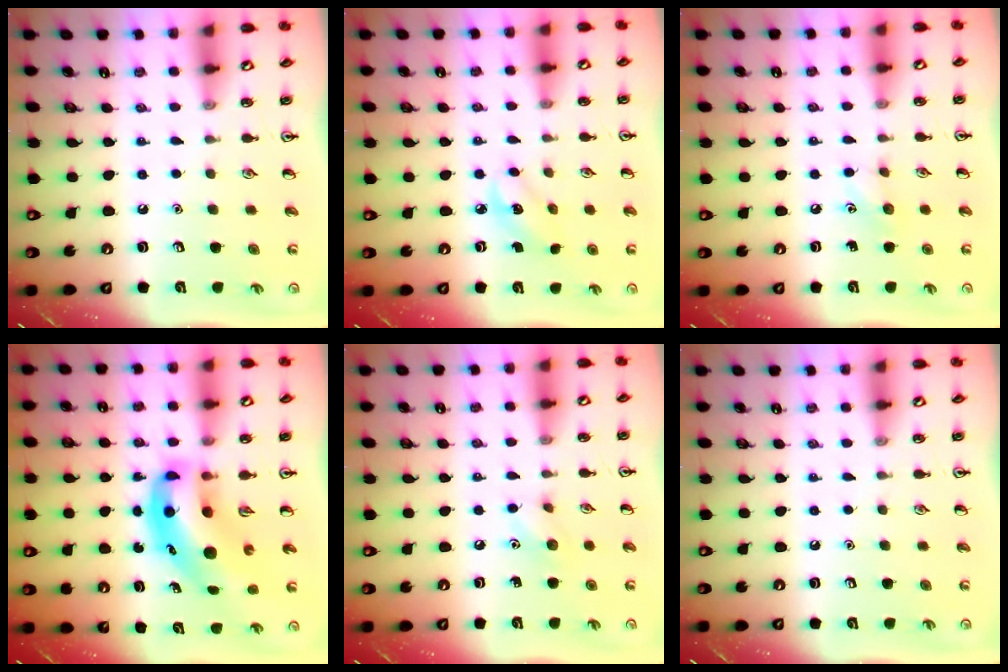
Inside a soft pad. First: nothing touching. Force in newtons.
{"total": 2.8, "press": 2.7, "slide": 0.8}
{"total": 5.7, "press": 5.4, "slide": 1.9}
{"total": 11.9, "press": 11.4, "slide": 3.2}
{"total": 5.5, "press": 5.3, "slide": 1.2}
{"total": 0.0}